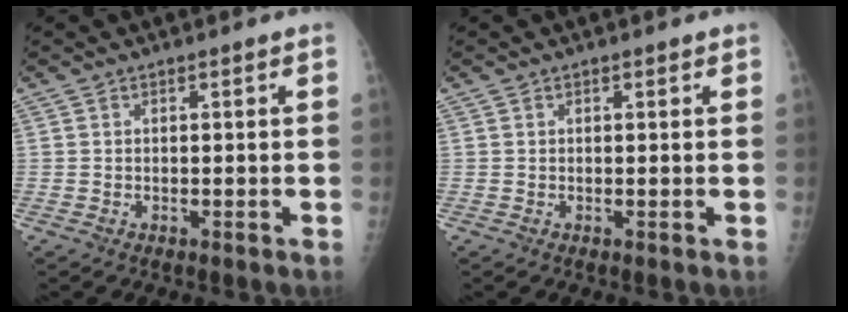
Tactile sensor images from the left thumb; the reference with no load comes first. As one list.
[{"total": 0.5, "force": [0.3, 0.3, 0.3], "torque": [-0.002, -0.001, 0.002]}]